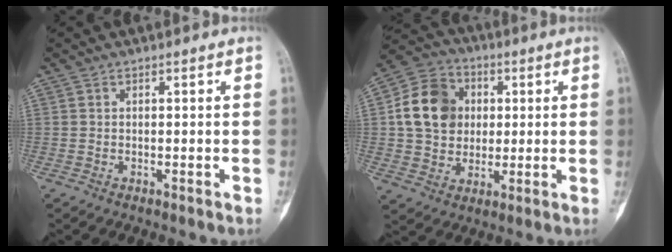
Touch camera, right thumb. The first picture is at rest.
{"total": 13.4, "force": [1.9, 11.2, 7.2], "torque": [-0.104, 0.009, 0.030]}